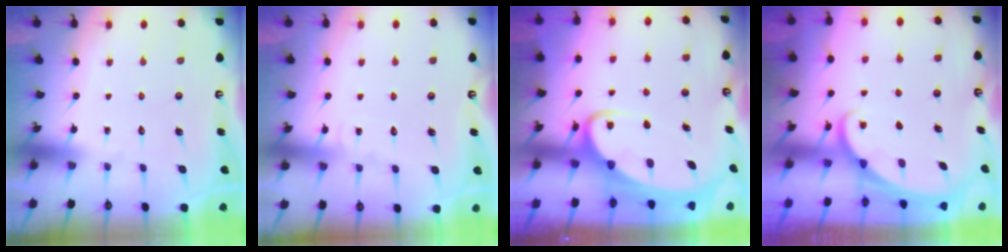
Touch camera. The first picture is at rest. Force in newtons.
{"total": 6.0, "press": 6.0, "slide": 0.6}
{"total": 6.9, "press": 6.8, "slide": 0.9}
{"total": 1.6, "press": 1.6, "slide": 0.1}